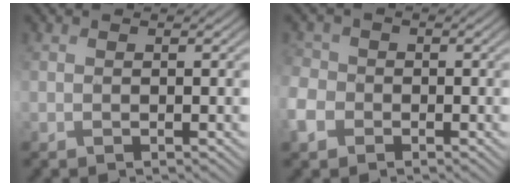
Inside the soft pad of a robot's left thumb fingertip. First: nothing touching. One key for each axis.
{"total": 4.2, "fx": -1.8, "fy": 3.5, "fz": 1.5, "tx": -0.052, "ty": -0.002, "tz": -0.055}